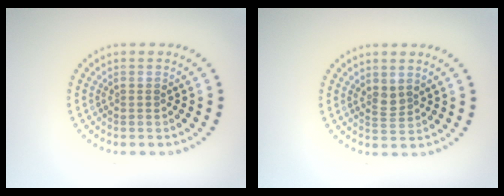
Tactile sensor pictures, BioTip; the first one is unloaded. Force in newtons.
{"total": 1.5, "press": 1.2, "slide": 0.9}